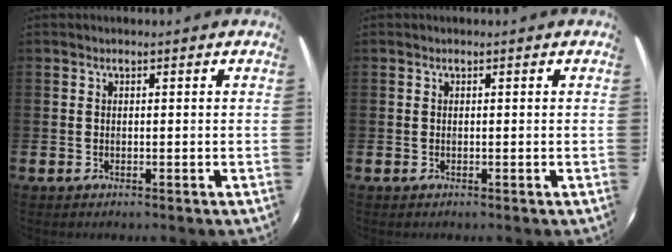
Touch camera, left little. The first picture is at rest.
{"total": 0.0}